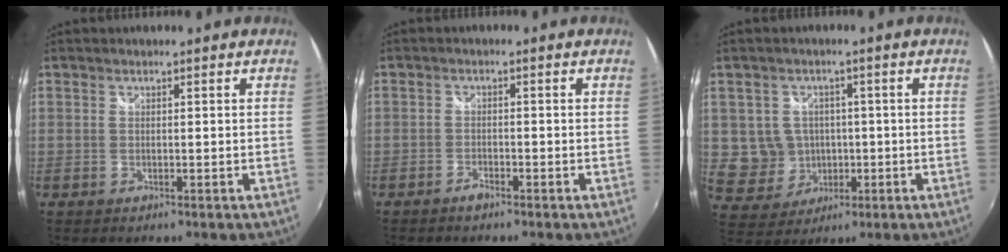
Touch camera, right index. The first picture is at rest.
{"total": 1.7, "force": [-1.5, 0.5, 0.6], "torque": [-0.018, 0.001, -0.030]}
{"total": 7.9, "force": [-0.2, 7.7, 2.0], "torque": [-0.061, 0.011, 0.015]}